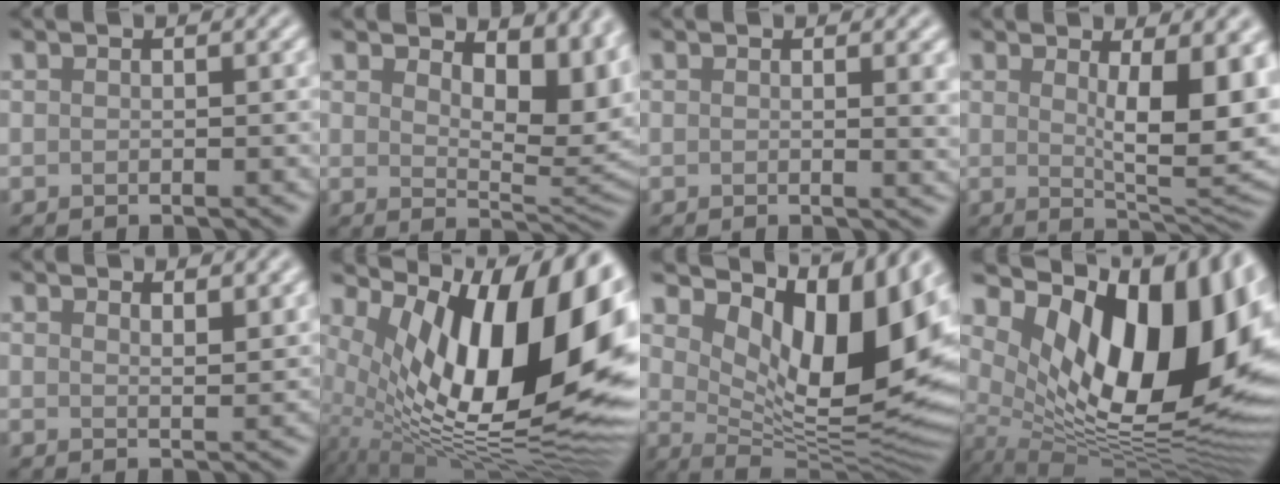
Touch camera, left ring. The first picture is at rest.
{"total": 7.0, "force": [3.6, 3.4, 5.0], "torque": [-0.074, -0.011, 0.054]}
{"total": 2.2, "force": [0.5, 0.7, 2.0], "torque": [-0.015, -0.003, 0.005]}
{"total": 8.7, "force": [1.7, 2.7, 8.1], "torque": [-0.115, -0.013, 0.034]}
{"total": 2.1, "force": [1.8, 0.5, 1.1], "torque": [-0.012, -0.003, 0.030]}
{"total": 17.9, "force": [3.7, 7.9, 15.7], "torque": [-0.244, 0.009, 0.054]}
{"total": 13.3, "force": [4.5, 5.8, 11.1], "torque": [-0.151, -0.011, 0.084]}
{"total": 16.3, "force": [4.6, 8.2, 13.4], "torque": [-0.198, -0.010, 0.082]}